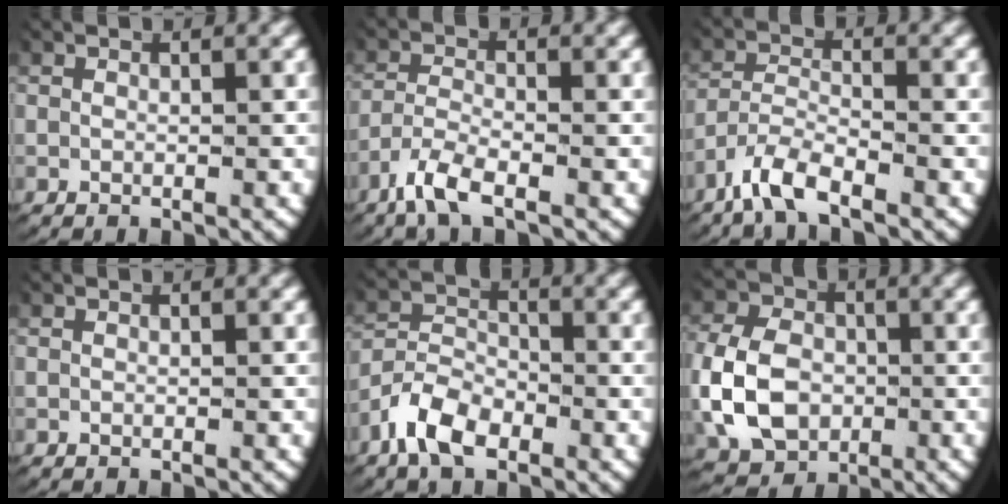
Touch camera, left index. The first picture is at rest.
{"total": 3.8, "force": [-2.5, 1.5, 2.5], "torque": [-0.069, -0.013, -0.042]}
{"total": 4.4, "force": [-3.2, 2.0, 2.3], "torque": [-0.061, -0.014, -0.055]}
{"total": 0.0}
{"total": 5.9, "force": [-3.2, 4.0, 2.9], "torque": [-0.056, -0.013, -0.058]}
{"total": 7.7, "force": [-1.1, 6.2, 4.4], "torque": [-0.100, -0.023, -0.012]}